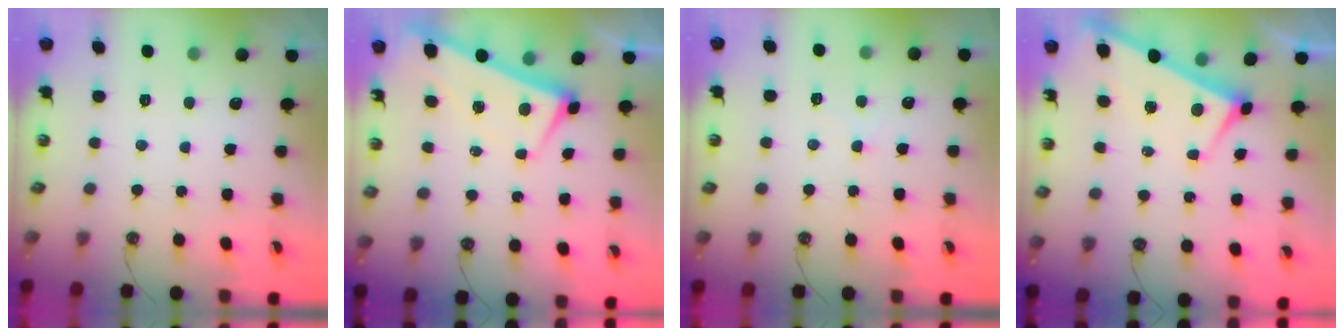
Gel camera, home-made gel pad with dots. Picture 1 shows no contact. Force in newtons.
{"total": 1.3, "press": 0.5, "slide": 1.2}
{"total": 1.0, "press": 1.0, "slide": 0.3}
{"total": 3.2, "press": 3.1, "slide": 0.8}